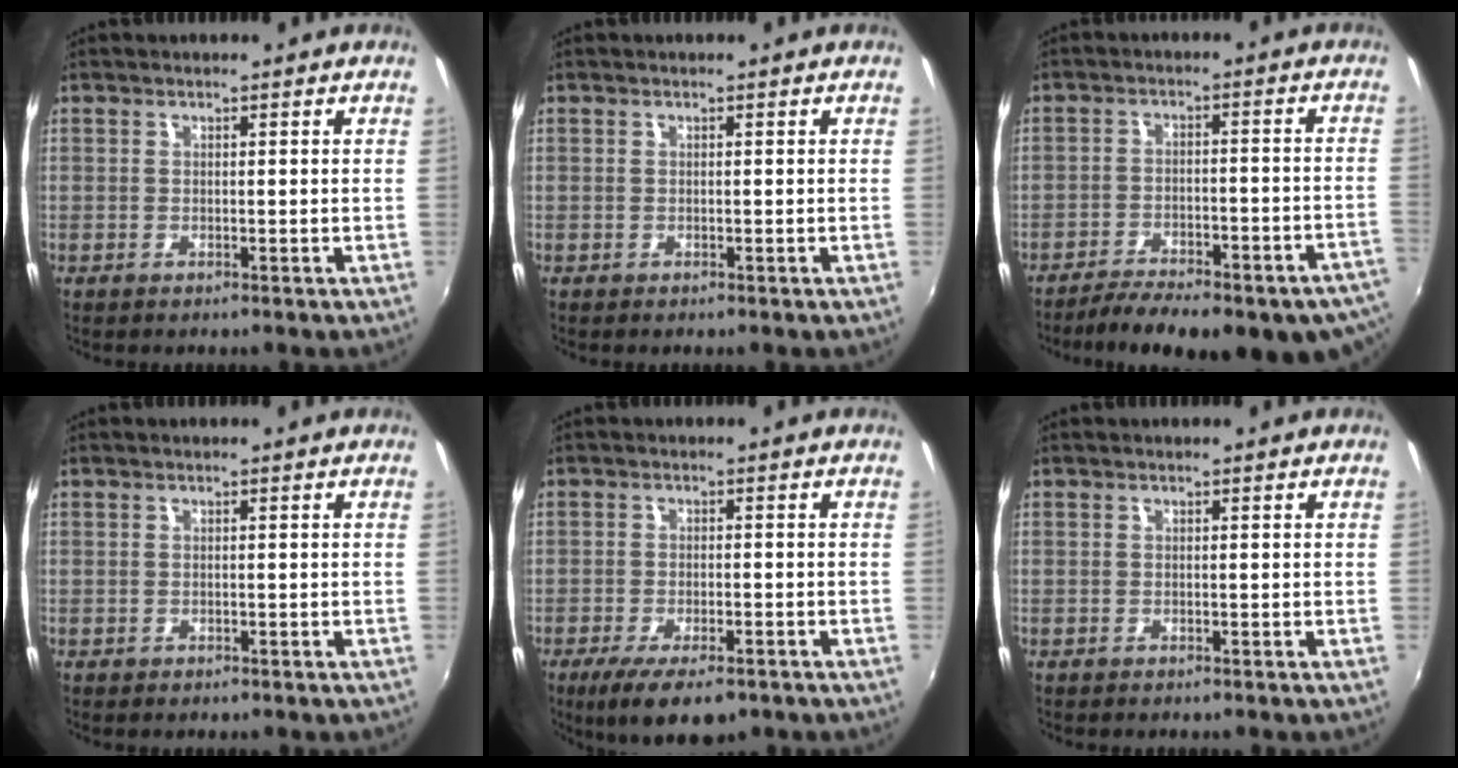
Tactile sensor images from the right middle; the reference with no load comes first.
{"total": 0.0}
{"total": 20.9, "force": [-16.1, 6.4, 11.7], "torque": [-0.192, -0.035, -0.204]}
{"total": 0.5, "force": [-0.4, 0.4, 0.1], "torque": [-0.004, -0.001, -0.005]}
{"total": 9.5, "force": [-6.3, 3.2, 6.3], "torque": [-0.135, -0.034, -0.102]}
{"total": 0.0}